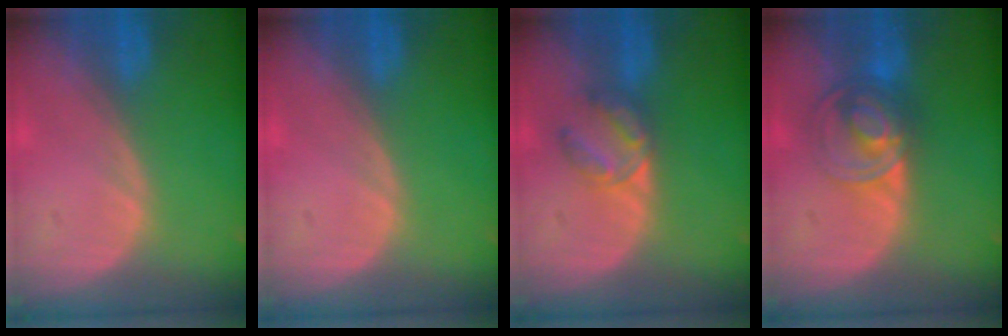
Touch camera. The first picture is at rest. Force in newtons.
{"total": 0.0}
{"total": 4.3, "press": 4.3, "slide": 0.4}
{"total": 7.5, "press": 6.1, "slide": 4.3}